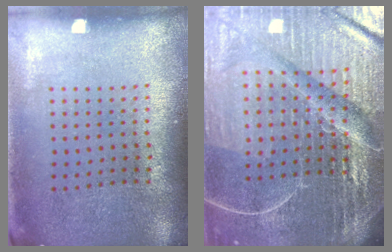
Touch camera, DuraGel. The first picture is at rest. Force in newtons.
{"total": 7.1, "press": 6.2, "slide": 3.5}